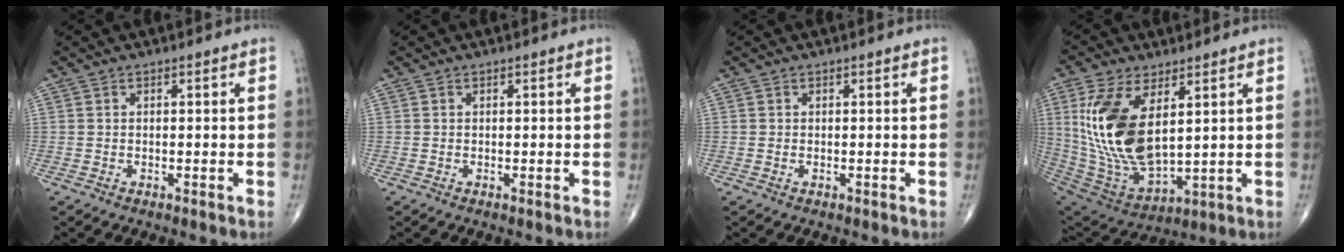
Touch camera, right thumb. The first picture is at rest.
{"total": 0.0}
{"total": 0.0}
{"total": 18.9, "force": [4.7, 9.4, 15.7], "torque": [-0.311, -0.025, 0.107]}